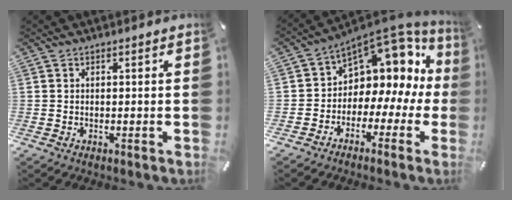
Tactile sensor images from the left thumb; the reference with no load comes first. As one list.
[{"total": 8.5, "force": [4.9, 6.4, 3.0], "torque": [-0.042, -0.067, 0.083]}]